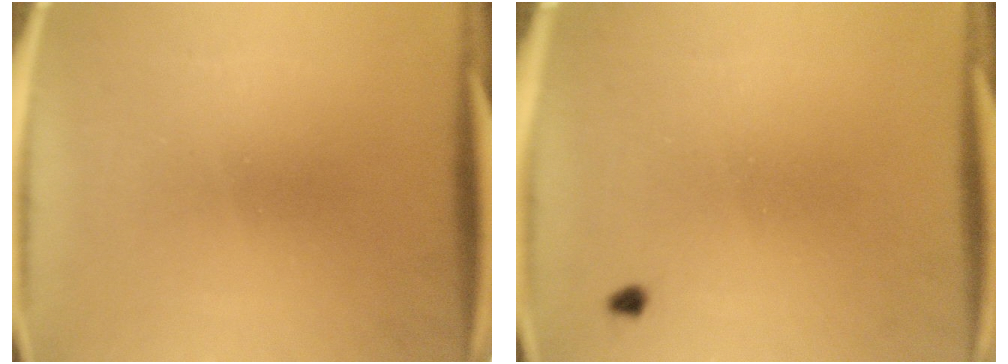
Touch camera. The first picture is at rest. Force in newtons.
{"total": 0.7}